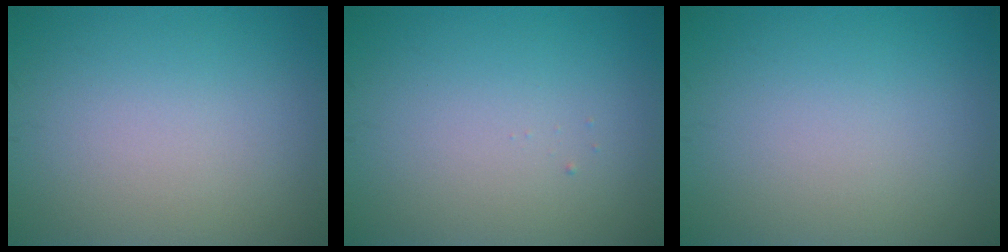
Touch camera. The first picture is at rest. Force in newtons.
{"total": 0.0}
{"total": 0.0}